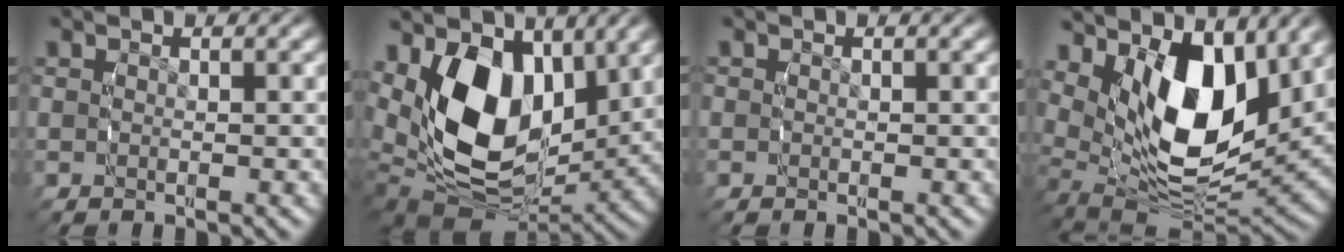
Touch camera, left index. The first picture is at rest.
{"total": 13.0, "force": [0.4, 9.4, 8.9], "torque": [-0.202, -0.049, 0.023]}
{"total": 0.8, "force": [-0.1, 0.7, 0.2], "torque": [-0.005, 0.000, -0.004]}
{"total": 13.5, "force": [2.8, 8.5, 10.0], "torque": [-0.196, -0.030, 0.053]}